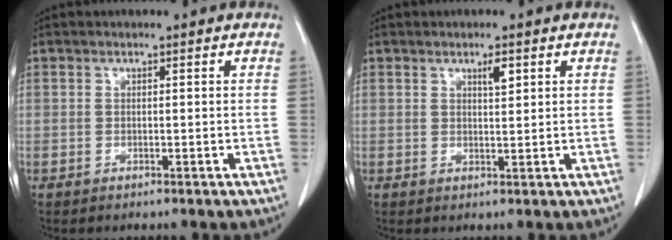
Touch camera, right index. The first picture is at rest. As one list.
[{"total": 2.1, "force": [1.2, 0.5, 1.7], "torque": [-0.029, -0.003, 0.021]}]